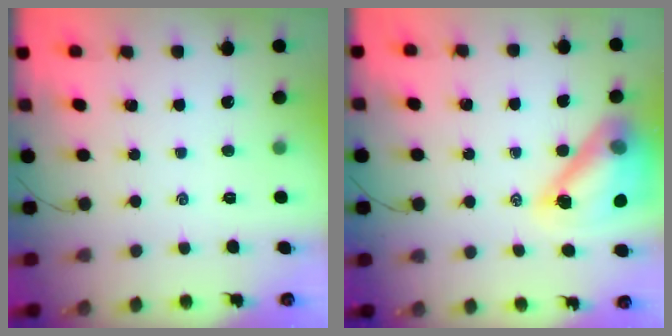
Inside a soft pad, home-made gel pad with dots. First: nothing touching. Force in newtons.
{"total": 15.5, "press": 14.8, "slide": 4.6}